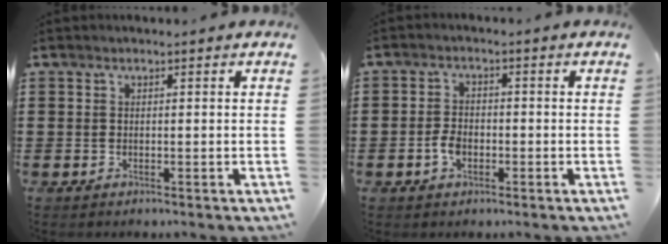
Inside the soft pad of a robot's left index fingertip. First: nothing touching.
{"total": 3.1, "force": [-1.0, 2.0, 2.1], "torque": [-0.055, -0.003, -0.022]}